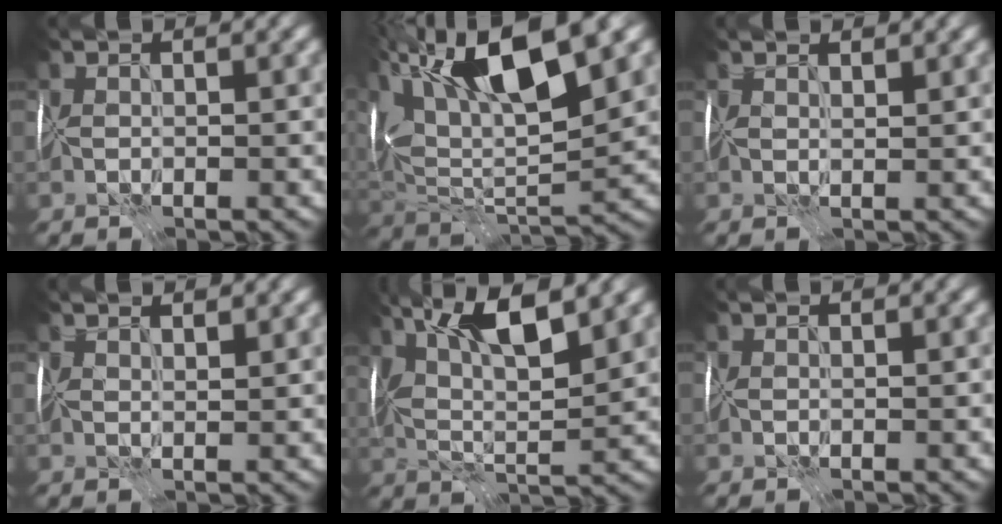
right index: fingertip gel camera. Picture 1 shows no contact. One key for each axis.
{"total": 15.3, "fx": 6.6, "fy": 6.1, "fz": 12.4, "tx": -0.236, "ty": 0.017, "tz": 0.115}
{"total": 1.7, "fx": 1.3, "fy": 0.4, "fz": 1.0, "tx": -0.017, "ty": 0.002, "tz": 0.018}
{"total": 2.0, "fx": 1.5, "fy": 0.6, "fz": 1.2, "tx": -0.020, "ty": 0.006, "tz": 0.018}
{"total": 9.1, "fx": 4.2, "fy": 2.9, "fz": 7.5, "tx": -0.138, "ty": 0.009, "tz": 0.073}
{"total": 0.0}